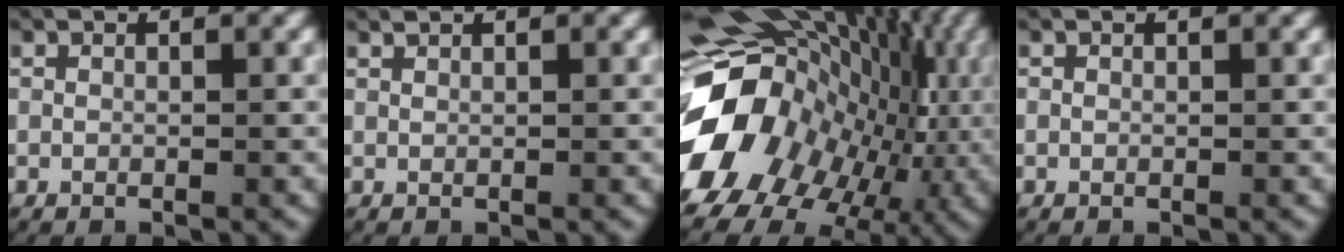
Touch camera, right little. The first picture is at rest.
{"total": 0.6, "force": [0.4, -0.5, -0.1], "torque": [-0.004, -0.003, 0.012]}
{"total": 22.8, "force": [0.6, 17.5, 14.6], "torque": [-0.254, -0.014, 0.002]}
{"total": 0.0}